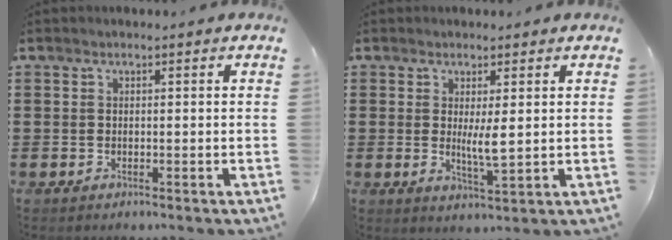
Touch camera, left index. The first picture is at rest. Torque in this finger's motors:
{"motor_torque": [0.92, 0.01, 0.40, 0.09]}